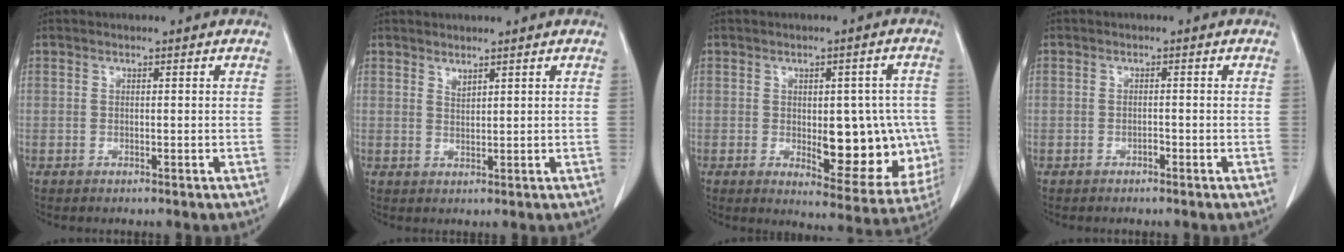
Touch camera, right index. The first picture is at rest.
{"total": 1.2, "force": [1.1, 0.2, 0.5], "torque": [-0.010, -0.006, 0.024]}
{"total": 14.0, "force": [-1.4, 6.0, 12.5], "torque": [-0.148, 0.003, 0.001]}
{"total": 0.7, "force": [-0.5, 0.3, 0.4], "torque": [-0.009, 0.001, -0.008]}